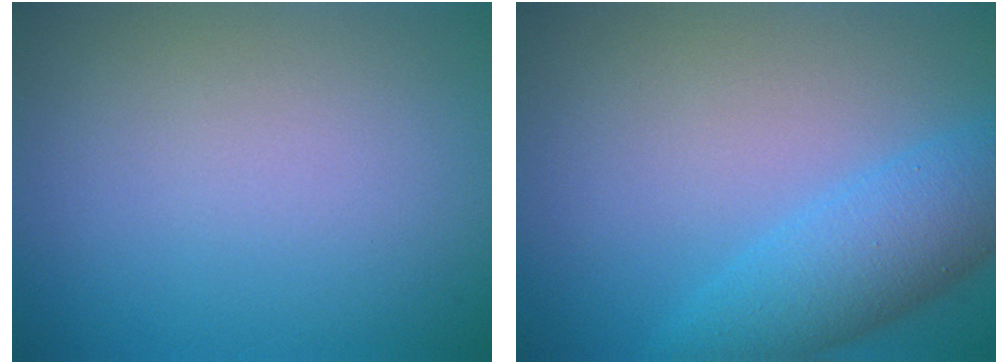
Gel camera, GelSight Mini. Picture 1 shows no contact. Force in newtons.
{"total": 5.3, "press": 5.3, "slide": 0.2}